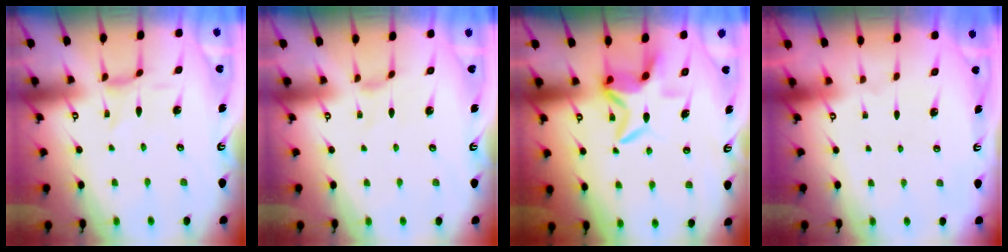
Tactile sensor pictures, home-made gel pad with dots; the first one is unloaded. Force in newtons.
{"total": 0.0}
{"total": 6.4, "press": 6.4, "slide": 0.7}
{"total": 0.0}